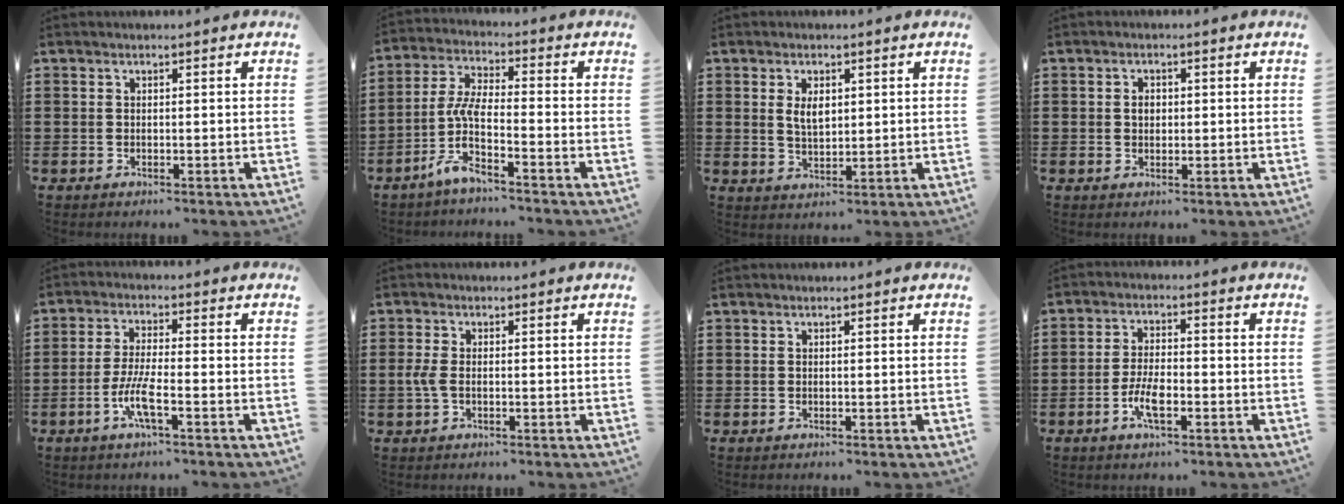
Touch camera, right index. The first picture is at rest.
{"total": 6.1, "force": [-3.5, 0.9, 4.9], "torque": [-0.130, -0.018, -0.078]}
{"total": 3.5, "force": [1.1, 1.8, 2.8], "torque": [-0.050, 0.004, 0.017]}
{"total": 1.8, "force": [0.3, 1.3, 1.2], "torque": [-0.025, 0.008, 0.005]}
{"total": 5.7, "force": [-2.7, 0.8, 5.0], "torque": [-0.109, -0.012, -0.055]}
{"total": 2.2, "force": [-0.4, 1.0, 1.9], "torque": [-0.058, -0.007, -0.014]}
{"total": 0.0}
{"total": 5.1, "force": [-2.0, 1.7, 4.4], "torque": [-0.100, -0.002, -0.045]}